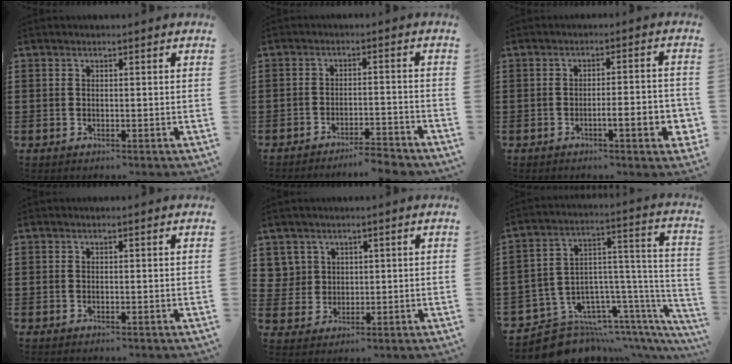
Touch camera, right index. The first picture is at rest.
{"total": 3.9, "force": [-3.8, -0.2, 0.8], "torque": [-0.018, -0.003, -0.080]}
{"total": 5.8, "force": [-2.1, 0.8, 5.4], "torque": [-0.076, -0.010, -0.036]}
{"total": 0.0}
{"total": 3.8, "force": [1.6, 3.4, 0.2], "torque": [-0.022, 0.014, 0.032]}
{"total": 10.2, "force": [-8.2, 5.3, 3.1], "torque": [-0.061, 0.005, -0.145]}